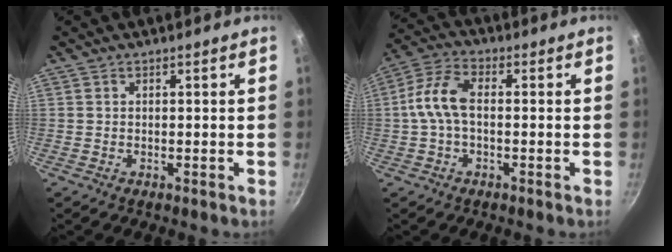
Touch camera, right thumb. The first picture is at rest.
{"total": 8.2, "force": [-0.3, 4.3, 7.0], "torque": [-0.147, 0.031, -0.019]}